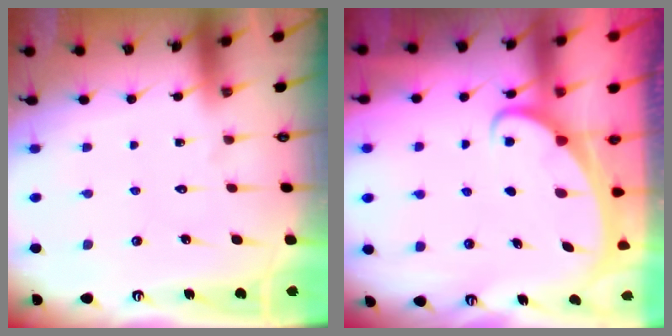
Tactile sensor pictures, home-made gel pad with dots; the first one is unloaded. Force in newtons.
{"total": 2.0, "press": 2.0, "slide": 0.3}